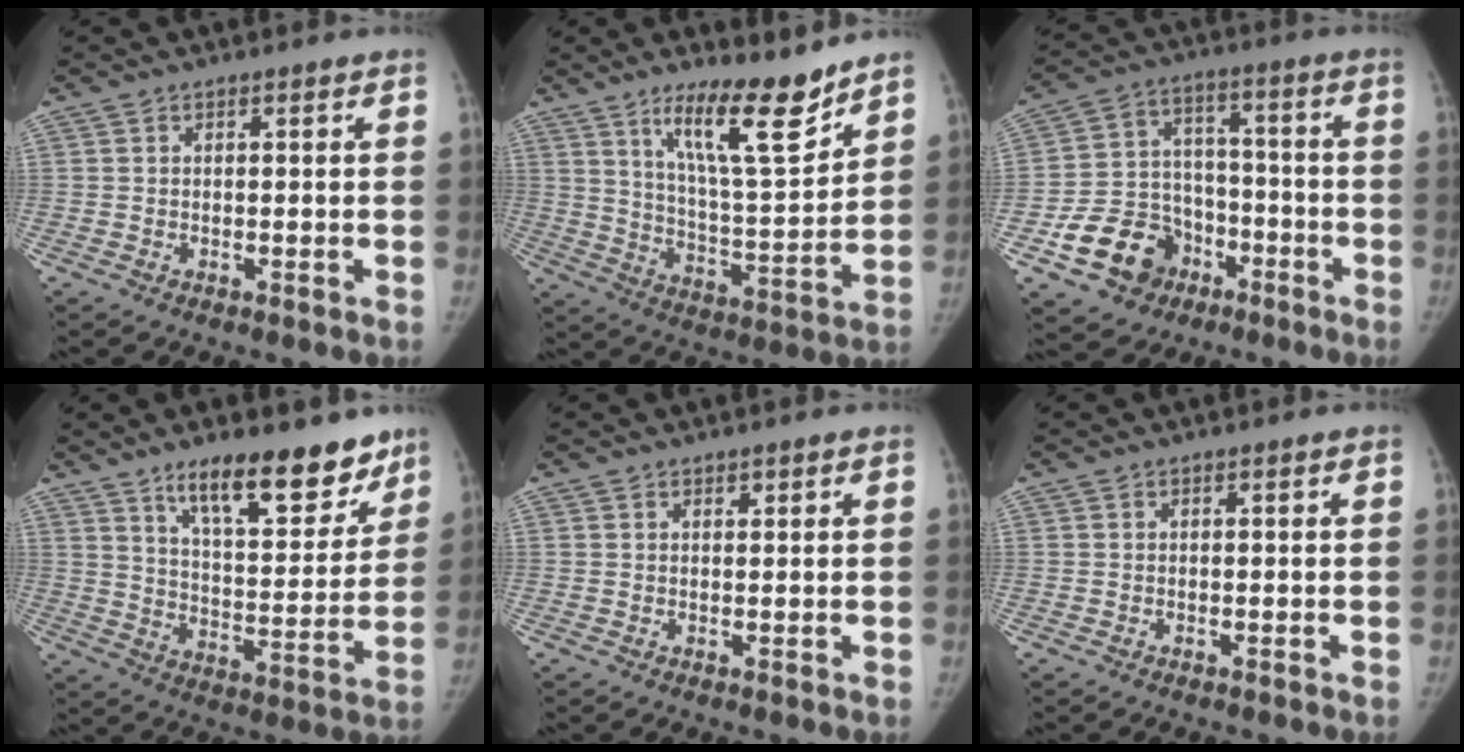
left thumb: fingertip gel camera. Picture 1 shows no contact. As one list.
[{"total": 14.6, "force": [10.3, 3.0, 9.8], "torque": [-0.140, -0.080, 0.181]}, {"total": 14.1, "force": [-6.9, 11.2, 5.0], "torque": [-0.055, 0.062, -0.107]}, {"total": 17.8, "force": [12.3, 6.4, 11.1], "torque": [-0.112, -0.080, 0.196]}, {"total": 0.7, "force": [0.5, 0.3, 0.2], "torque": [0.000, -0.004, 0.008]}, {"total": 0.0}]